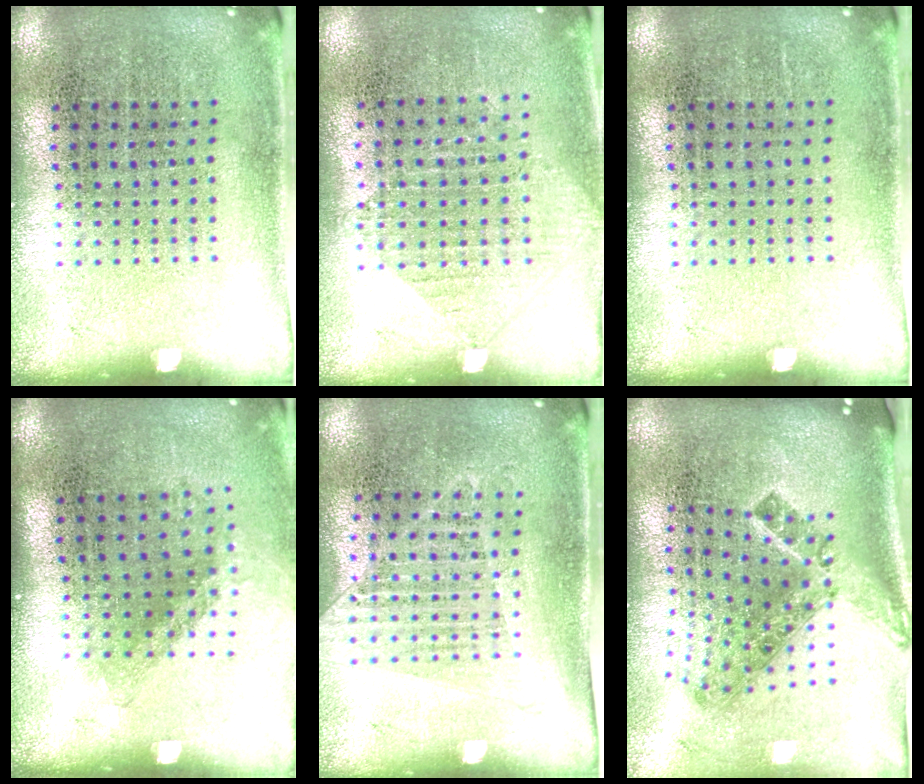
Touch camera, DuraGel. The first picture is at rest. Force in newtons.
{"total": 0.9, "press": 0.9, "slide": 0.2}
{"total": 0.0}
{"total": 1.4, "press": 1.0, "slide": 1.0}
{"total": 1.3, "press": 1.2, "slide": 0.4}
{"total": 1.8, "press": 1.3, "slide": 1.3}